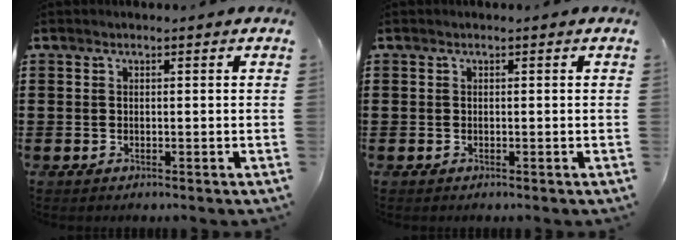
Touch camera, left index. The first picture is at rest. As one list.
[{"total": 0.0}]